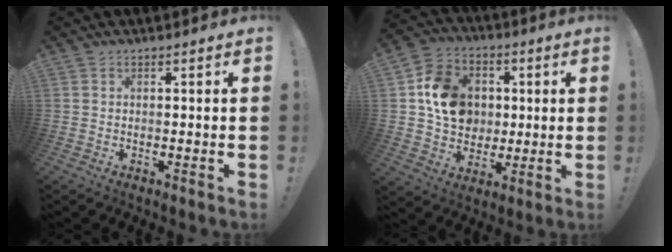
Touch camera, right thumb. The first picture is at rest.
{"total": 14.9, "force": [2.1, 12.8, 7.5], "torque": [-0.108, 0.009, 0.051]}